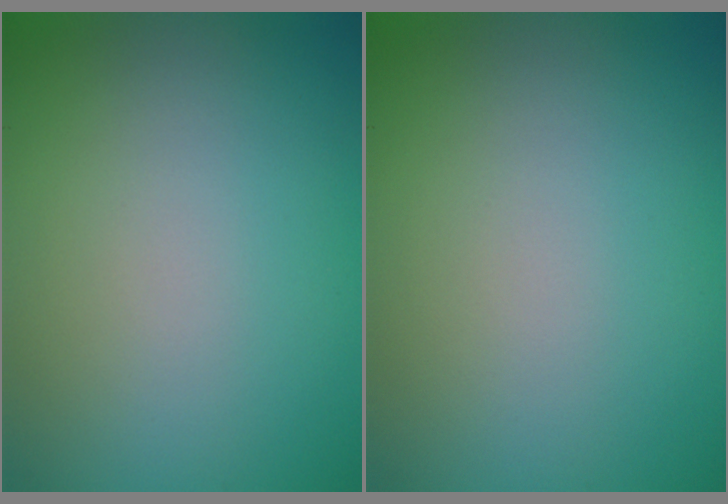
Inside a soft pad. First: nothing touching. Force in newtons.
{"total": 0.0}